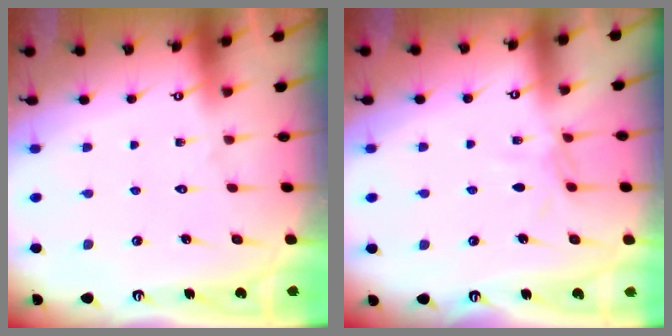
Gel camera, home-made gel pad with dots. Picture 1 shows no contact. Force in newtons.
{"total": 4.7, "press": 4.7, "slide": 0.2}